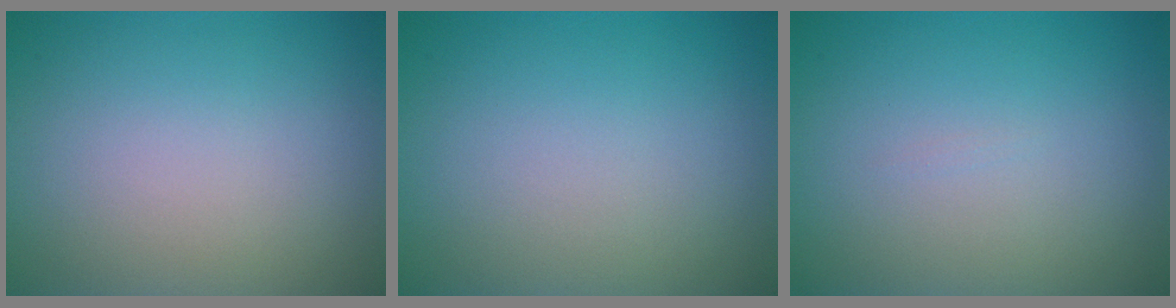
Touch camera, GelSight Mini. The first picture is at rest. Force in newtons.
{"total": 0.0}
{"total": 0.0}